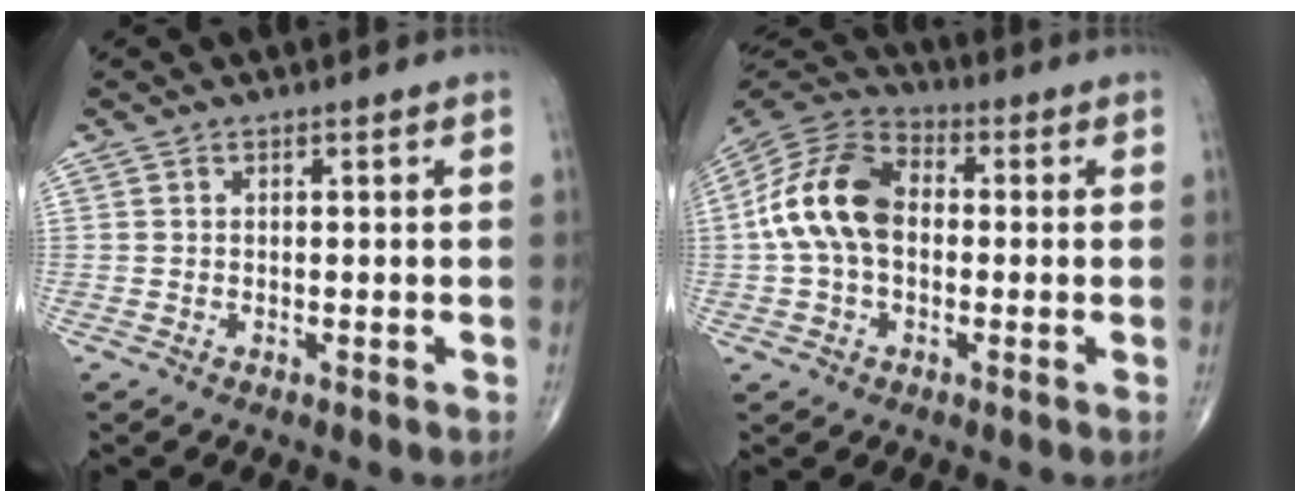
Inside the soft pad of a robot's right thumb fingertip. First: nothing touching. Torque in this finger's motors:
{"motor_torque": [1.18, 1.14, 0.43, -0.43, 0.35]}